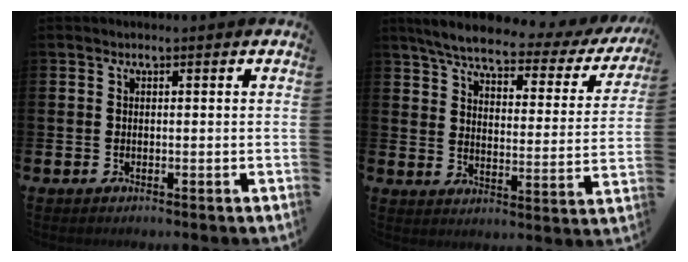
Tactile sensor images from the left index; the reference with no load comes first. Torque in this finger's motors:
{"motor_torque": [1.21, -0.93, 0.52, 0.21]}